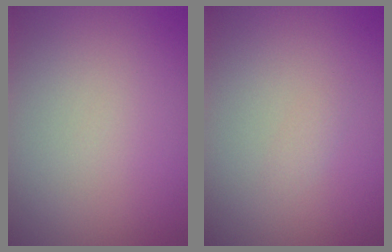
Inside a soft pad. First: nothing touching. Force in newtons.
{"total": 0.6, "press": 0.6, "slide": 0.1}